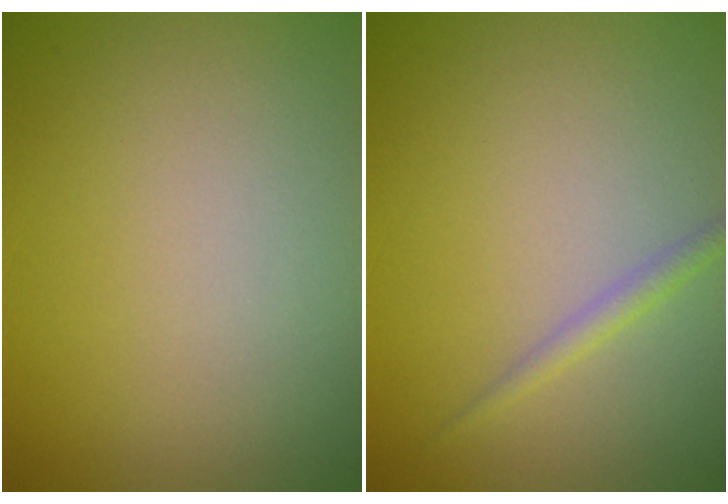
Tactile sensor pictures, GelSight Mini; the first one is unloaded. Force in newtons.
{"total": 1.2, "press": 1.2, "slide": 0.0}